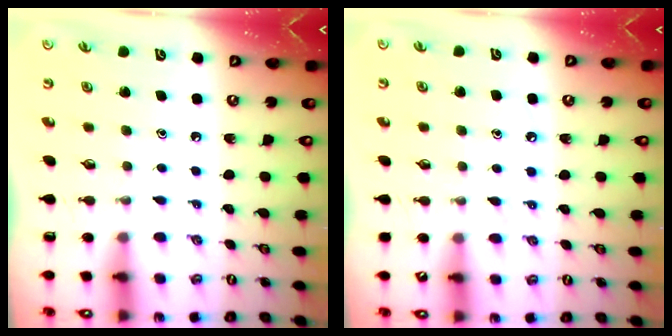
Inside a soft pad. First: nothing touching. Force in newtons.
{"total": 5.5, "press": 5.5, "slide": 0.7}